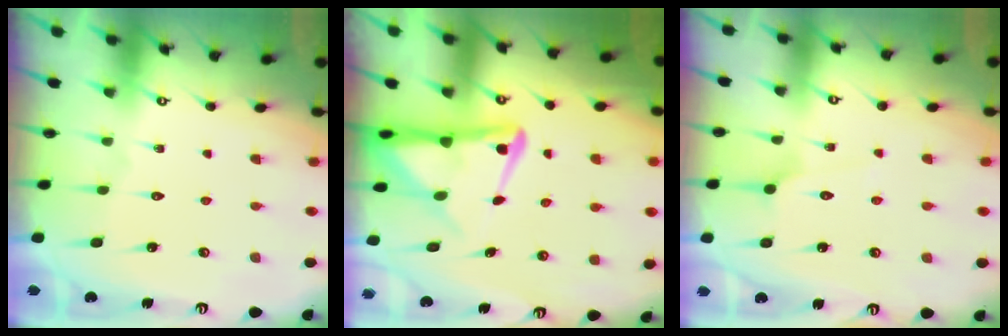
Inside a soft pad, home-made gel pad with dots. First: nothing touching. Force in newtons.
{"total": 8.6, "press": 8.6, "slide": 0.9}
{"total": 2.8, "press": 2.7, "slide": 0.6}